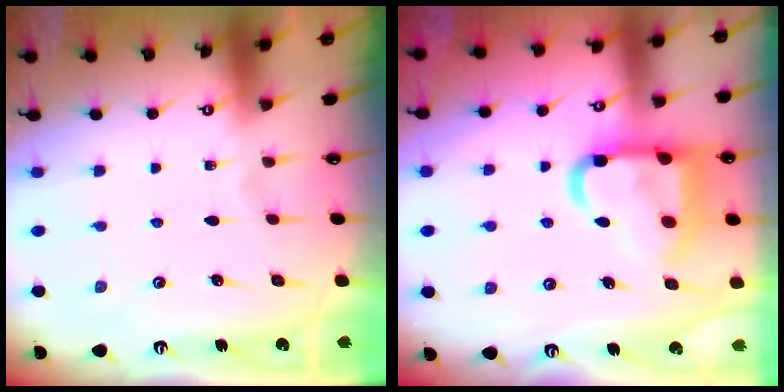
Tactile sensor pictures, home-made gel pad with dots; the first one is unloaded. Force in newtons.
{"total": 17.2, "press": 17.2, "slide": 1.6}